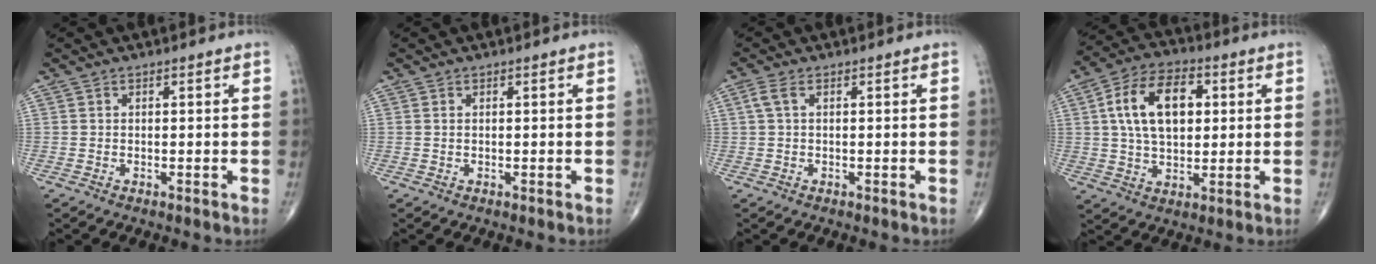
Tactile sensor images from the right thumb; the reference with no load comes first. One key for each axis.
{"total": 0.0}
{"total": 2.2, "fx": 0.6, "fy": 1.0, "fz": 1.8, "tx": -0.052, "ty": 0.013, "tz": 0.015}
{"total": 14.3, "fx": 2.9, "fy": 8.5, "fz": 11.1, "tx": -0.179, "ty": 0.011, "tz": 0.046}